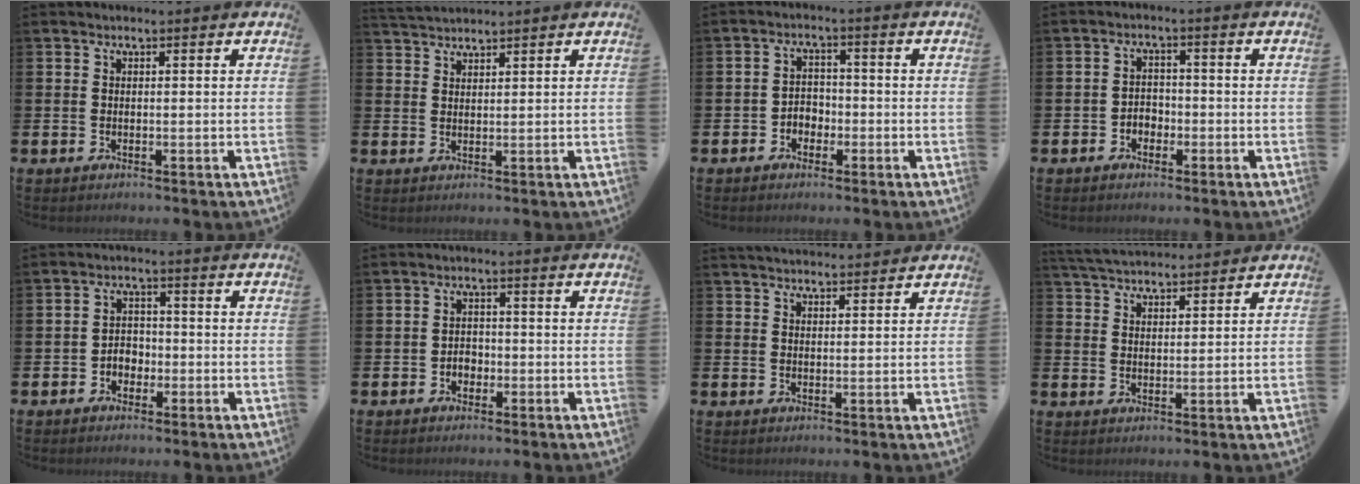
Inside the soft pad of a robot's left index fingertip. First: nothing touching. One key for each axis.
{"total": 2.5, "fx": 2.4, "fy": 0.3, "fz": 0.2, "tx": -0.004, "ty": -0.011, "tz": 0.045}
{"total": 2.7, "fx": -1.7, "fy": 2.0, "fz": 0.7, "tx": -0.012, "ty": 0.006, "tz": -0.041}
{"total": 2.3, "fx": -1.5, "fy": 1.7, "fz": 0.6, "tx": -0.008, "ty": 0.004, "tz": -0.035}
{"total": 2.8, "fx": -1.4, "fy": 2.1, "fz": 1.1, "tx": -0.019, "ty": 0.005, "tz": -0.034}
{"total": 2.1, "fx": -0.9, "fy": 1.7, "fz": 0.8, "tx": -0.012, "ty": 0.001, "tz": -0.022}
{"total": 2.6, "fx": 2.6, "fy": 0.3, "fz": 0.1, "tx": -0.001, "ty": -0.015, "tz": 0.047}
{"total": 4.3, "fx": 4.2, "fy": 0.6, "fz": 0.5, "tx": -0.023, "ty": -0.019, "tz": 0.077}